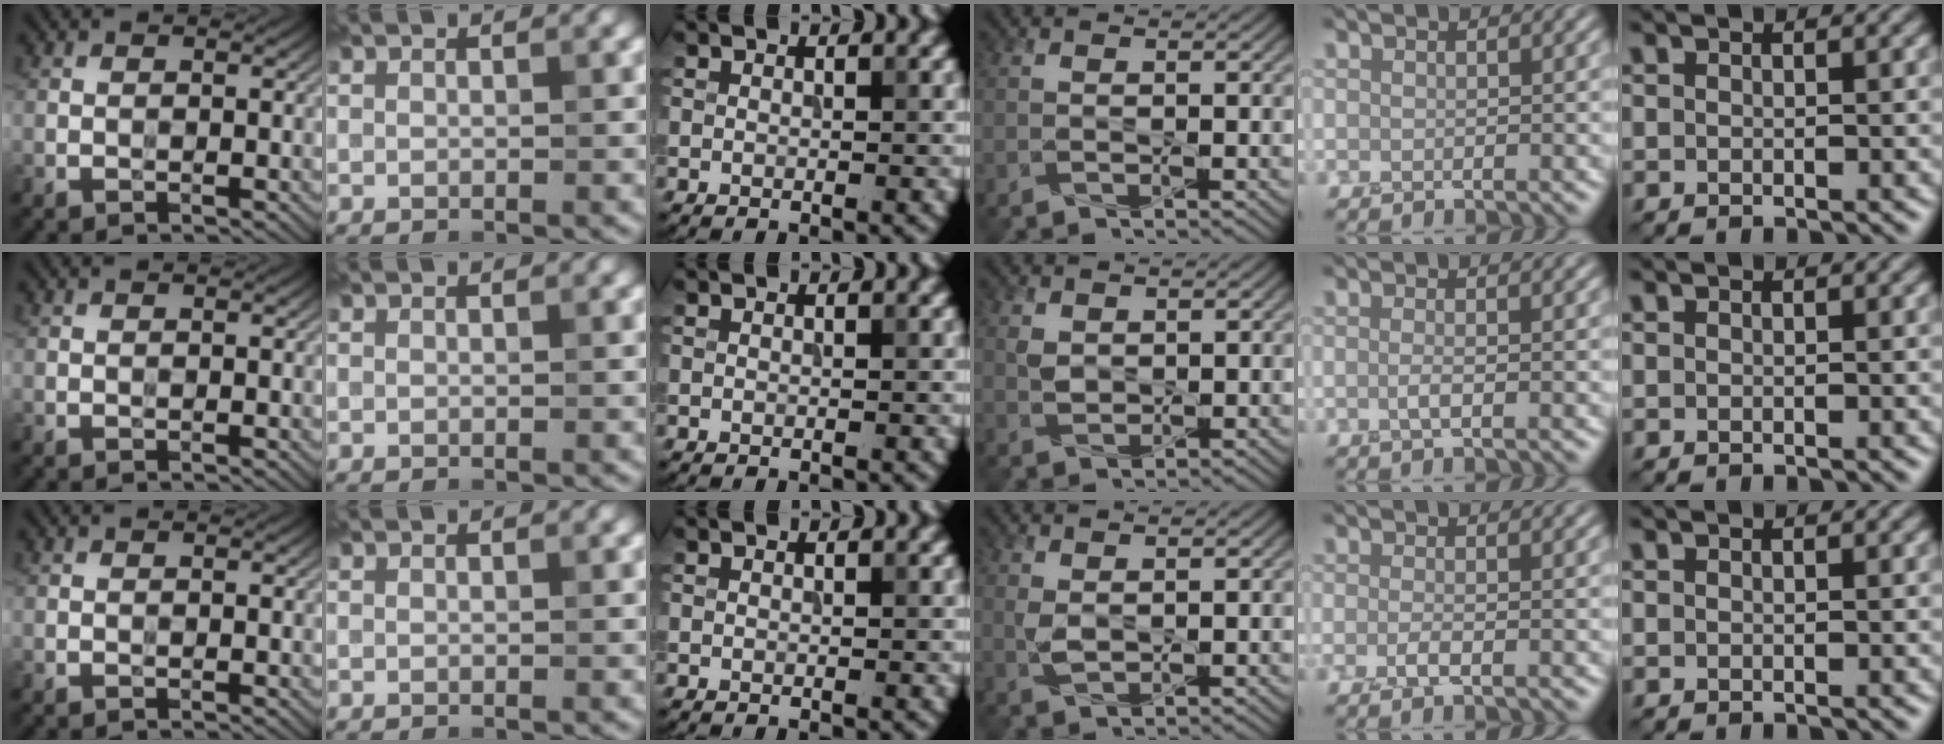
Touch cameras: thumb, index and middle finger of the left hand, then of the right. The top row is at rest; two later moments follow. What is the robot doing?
{"motion": "squeeze", "object": "tweezer"}